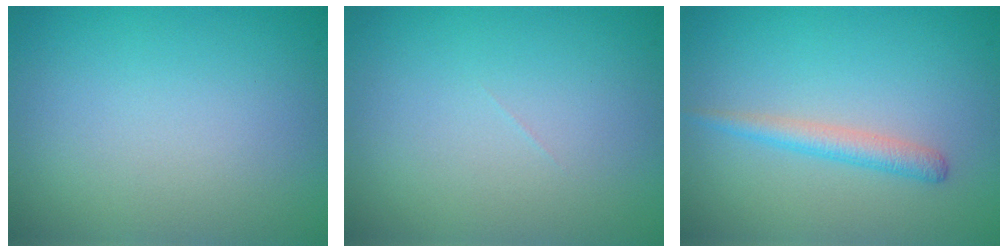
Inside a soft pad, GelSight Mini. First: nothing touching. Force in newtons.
{"total": 0.0}
{"total": 1.9, "press": 1.9, "slide": 0.1}